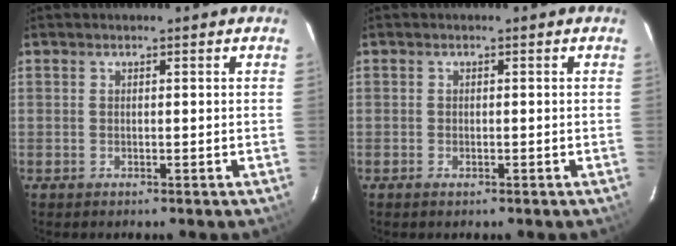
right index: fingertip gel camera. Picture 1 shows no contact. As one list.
[{"total": 0.9, "force": [-0.6, 0.5, 0.4], "torque": [-0.007, -0.002, -0.012]}]